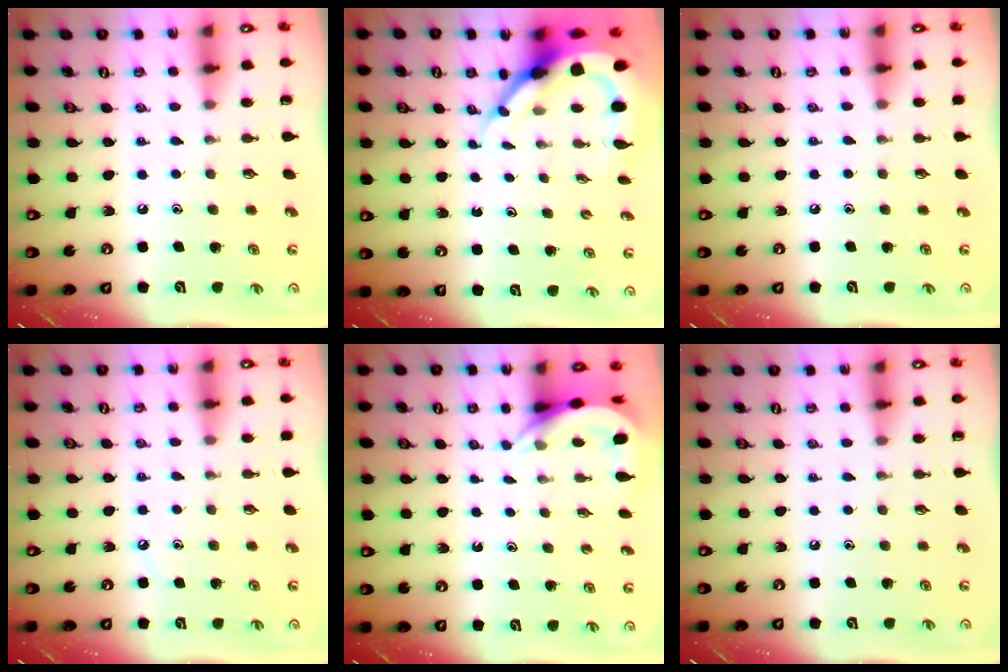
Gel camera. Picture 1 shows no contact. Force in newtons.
{"total": 8.0, "press": 7.9, "slide": 1.1}
{"total": 2.8, "press": 2.8, "slide": 0.5}
{"total": 3.6, "press": 3.5, "slide": 0.6}
{"total": 4.6, "press": 4.6, "slide": 0.3}
{"total": 0.0}